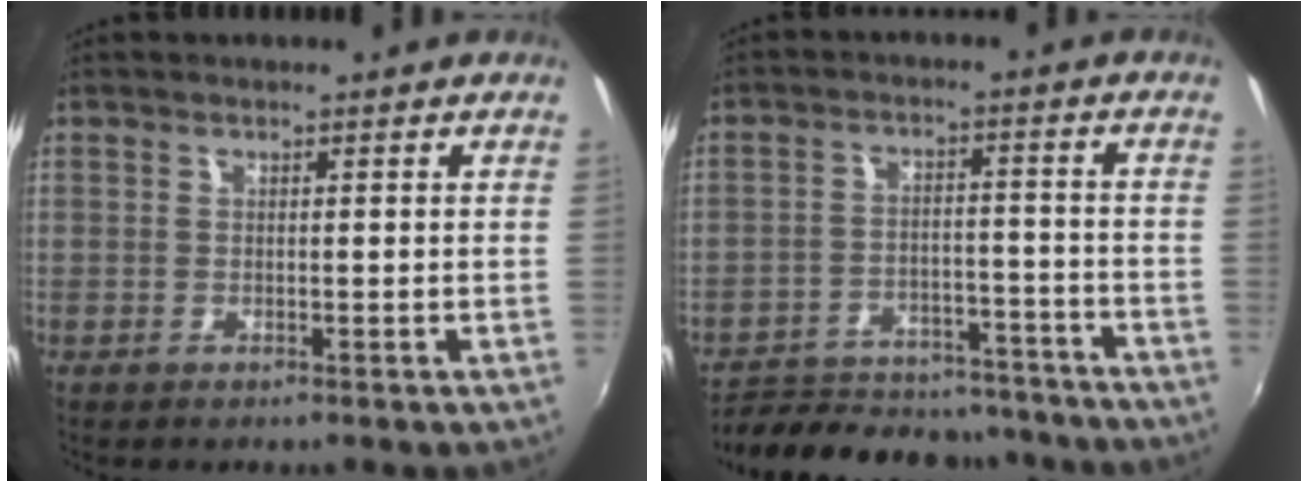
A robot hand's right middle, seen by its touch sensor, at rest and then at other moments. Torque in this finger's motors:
{"motor_torque": [0.59, -1.54, 0.09, 0.06]}